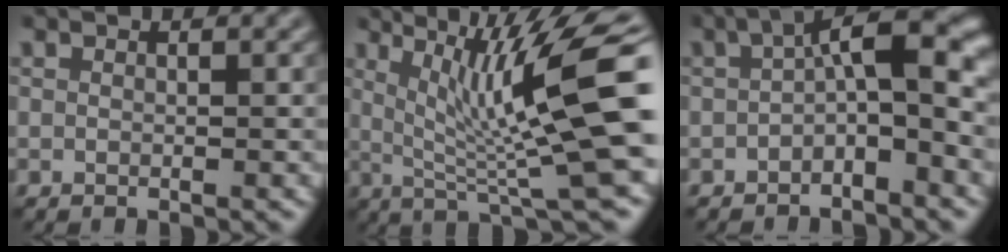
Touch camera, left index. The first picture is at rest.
{"total": 11.4, "force": [2.3, 1.9, 11.0], "torque": [-0.164, 0.002, 0.044]}
{"total": 6.5, "force": [-0.1, 2.1, 6.2], "torque": [-0.089, 0.022, -0.019]}